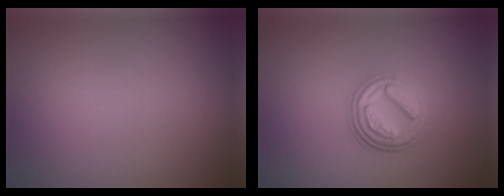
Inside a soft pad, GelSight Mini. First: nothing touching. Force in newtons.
{"total": 4.5, "press": 3.4, "slide": 2.9}